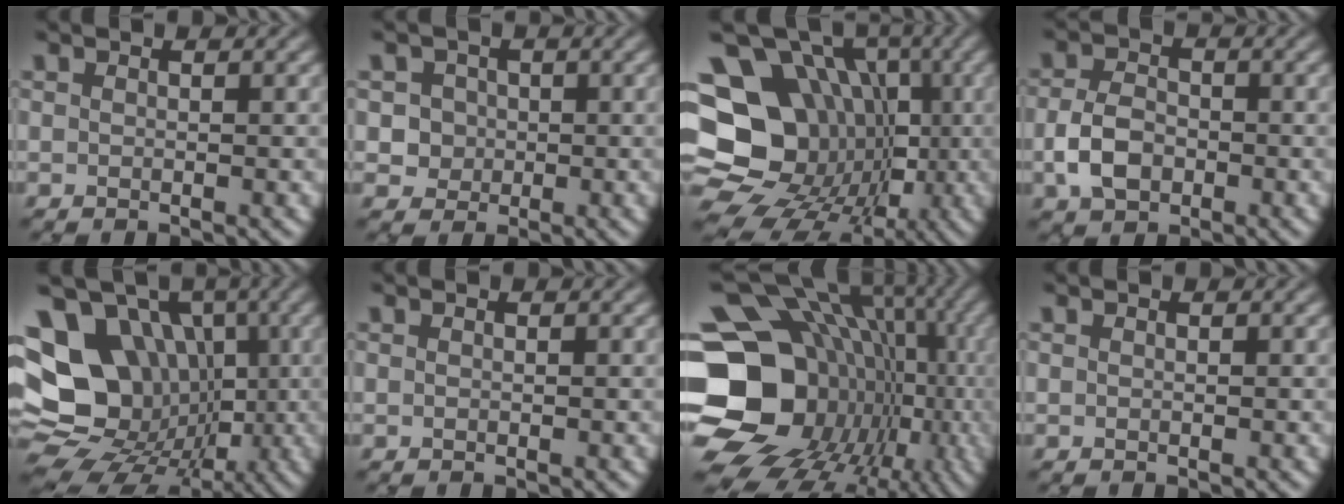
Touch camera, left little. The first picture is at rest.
{"total": 3.0, "force": [0.4, 2.8, 1.0], "torque": [0.002, 0.011, 0.008]}
{"total": 18.8, "force": [-0.7, 16.0, 9.9], "torque": [-0.169, 0.026, -0.032]}
{"total": 3.9, "force": [-1.2, 2.7, 2.6], "torque": [-0.055, 0.000, -0.028]}
{"total": 17.6, "force": [1.3, 15.1, 8.9], "torque": [-0.187, 0.016, 0.010]}
{"total": 0.0}
{"total": 22.2, "force": [-2.8, 18.6, 11.8], "torque": [-0.188, -0.011, -0.066]}
{"total": 0.0}